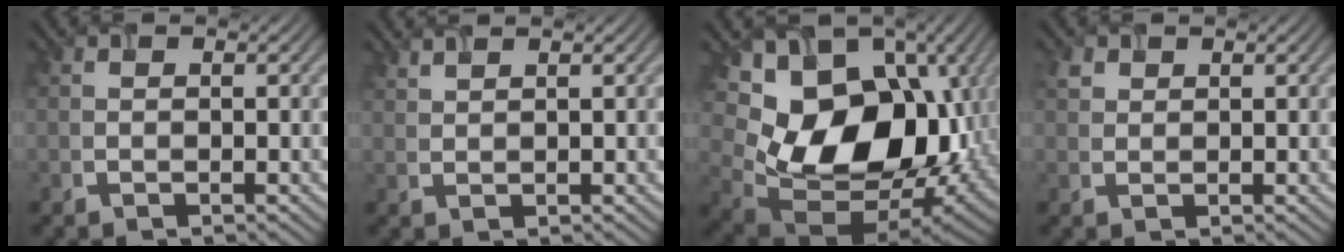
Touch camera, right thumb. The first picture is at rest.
{"total": 1.4, "force": [1.3, 0.1, 0.6], "torque": [-0.018, 0.000, 0.030]}
{"total": 18.6, "force": [2.2, 13.5, 12.6], "torque": [-0.223, -0.045, 0.068]}
{"total": 1.3, "force": [0.9, 0.9, 0.3], "torque": [-0.010, -0.001, 0.020]}